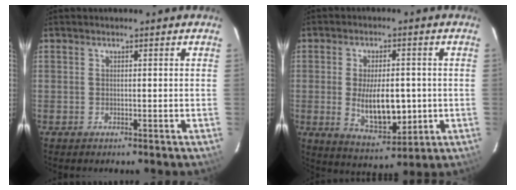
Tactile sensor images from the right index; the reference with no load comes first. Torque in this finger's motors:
{"motor_torque": [0.83, -0.56, 0.61, 0.09]}